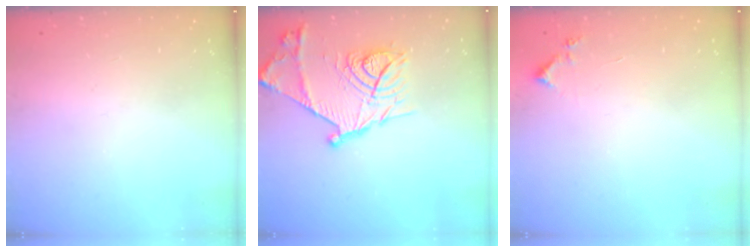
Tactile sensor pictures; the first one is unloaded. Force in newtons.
{"total": 19.7, "press": 19.7, "slide": 1.1}
{"total": 4.9, "press": 4.8, "slide": 0.5}